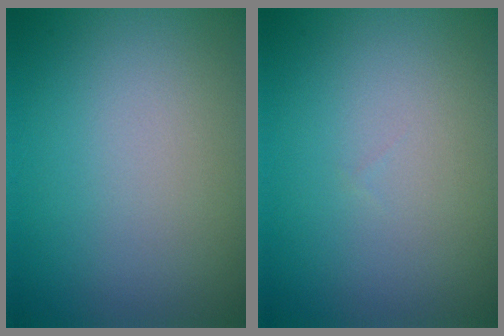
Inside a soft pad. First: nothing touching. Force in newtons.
{"total": 0.0}